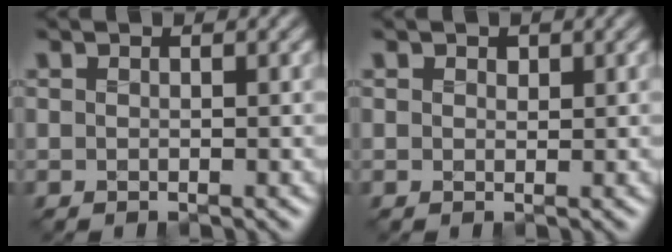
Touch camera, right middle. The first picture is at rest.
{"total": 0.8, "force": [0.5, 0.4, 0.3], "torque": [-0.007, -0.005, 0.006]}